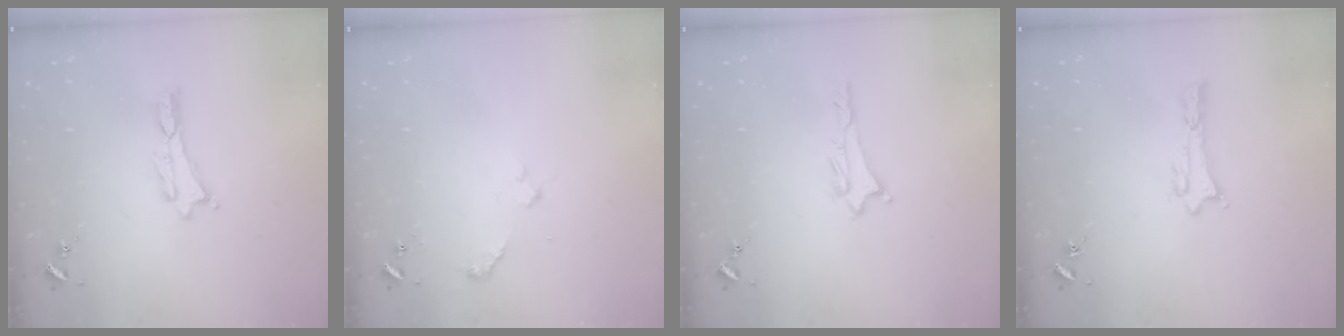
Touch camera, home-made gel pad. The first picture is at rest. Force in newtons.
{"total": 2.4, "press": 2.3, "slide": 0.3}
{"total": 1.2, "press": 1.2, "slide": 0.1}
{"total": 0.7, "press": 0.7, "slide": 0.1}